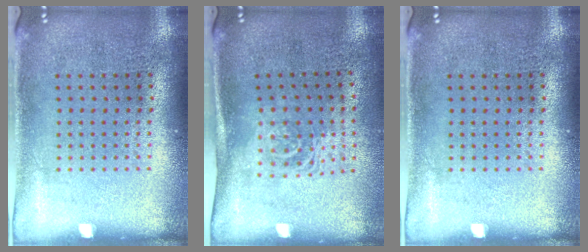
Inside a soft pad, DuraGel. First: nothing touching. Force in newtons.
{"total": 1.7, "press": 1.2, "slide": 1.1}
{"total": 0.0}